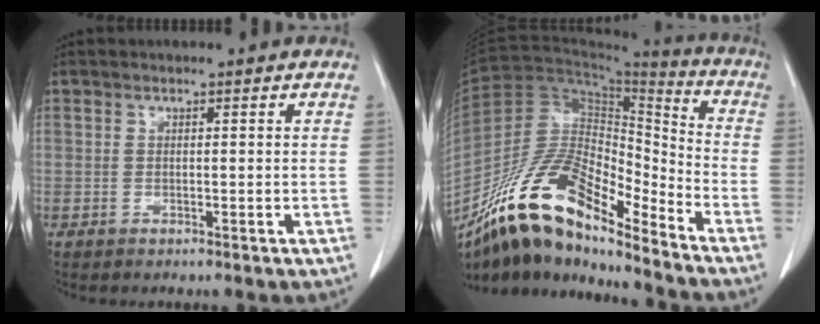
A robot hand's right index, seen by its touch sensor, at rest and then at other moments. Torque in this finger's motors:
{"motor_torque": [0.44, -0.49, 0.63, 0.08]}